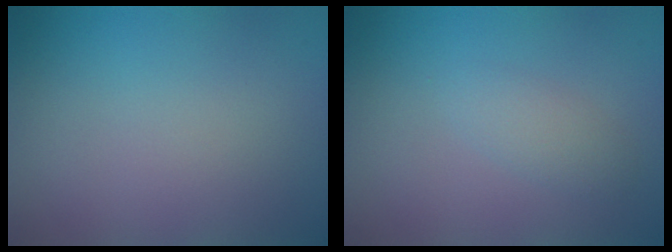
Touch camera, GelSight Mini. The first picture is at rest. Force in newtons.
{"total": 1.6, "press": 1.6, "slide": 0.1}